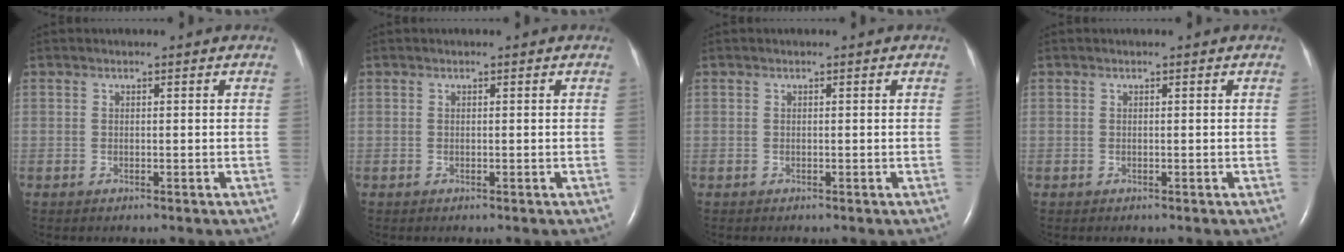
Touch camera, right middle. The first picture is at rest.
{"total": 0.0}
{"total": 0.0}
{"total": 0.0}